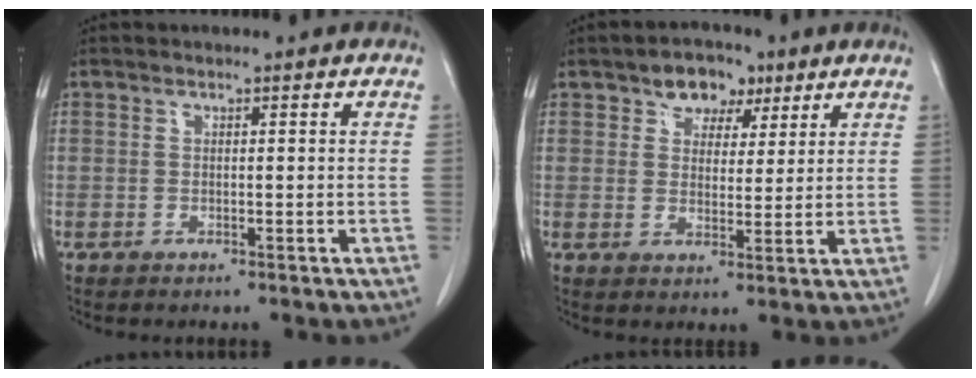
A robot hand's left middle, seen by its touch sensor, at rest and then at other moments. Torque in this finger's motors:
{"motor_torque": [0.30, -0.25, 0.04, 0.03]}